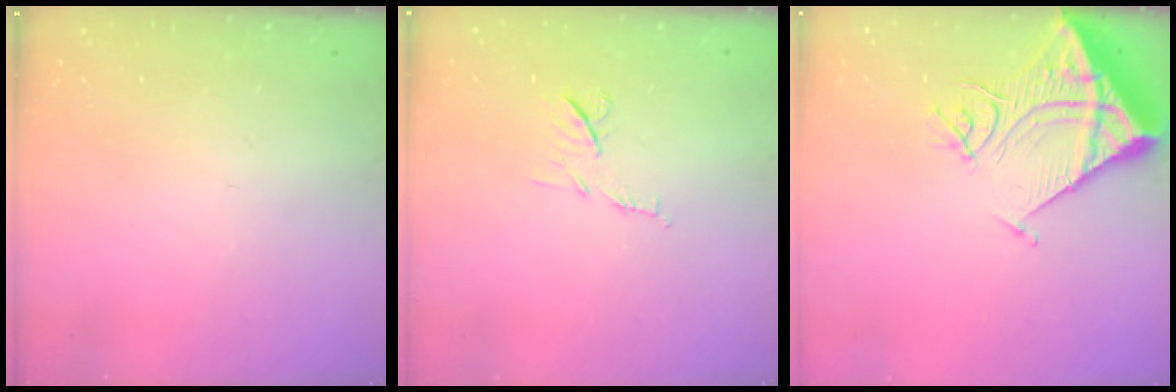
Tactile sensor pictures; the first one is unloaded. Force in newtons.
{"total": 6.2, "press": 6.2, "slide": 0.7}
{"total": 13.5, "press": 13.4, "slide": 1.8}